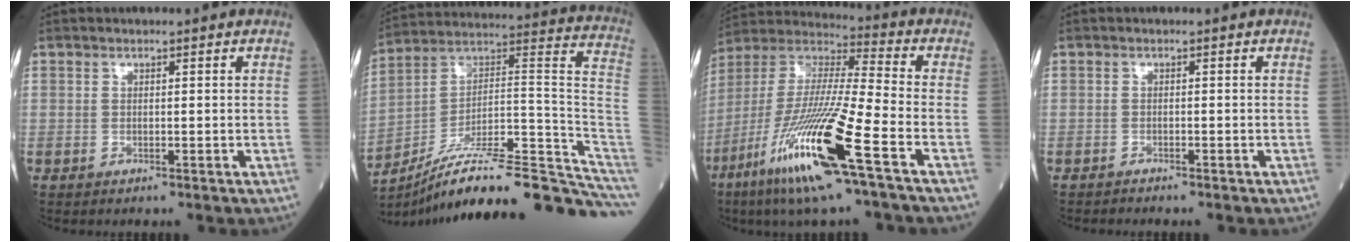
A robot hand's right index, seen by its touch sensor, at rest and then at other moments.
{"total": 26.8, "force": [-21.3, 3.0, 16.0], "torque": [-0.138, 0.046, -0.321]}
{"total": 20.0, "force": [-9.4, 0.3, 17.6], "torque": [-0.396, -0.051, -0.188]}
{"total": 0.7, "force": [-0.7, 0.1, -0.1], "torque": [-0.005, -0.002, -0.013]}